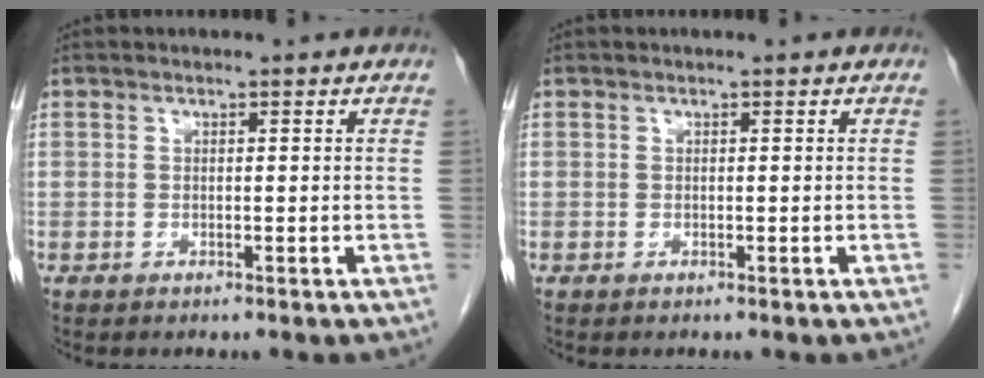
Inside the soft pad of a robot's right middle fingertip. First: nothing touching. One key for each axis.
{"total": 0.0}